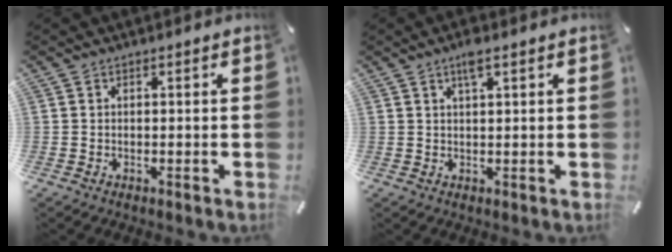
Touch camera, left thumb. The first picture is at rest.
{"total": 3.4, "force": [2.0, 0.6, 2.7], "torque": [-0.059, 0.004, 0.033]}